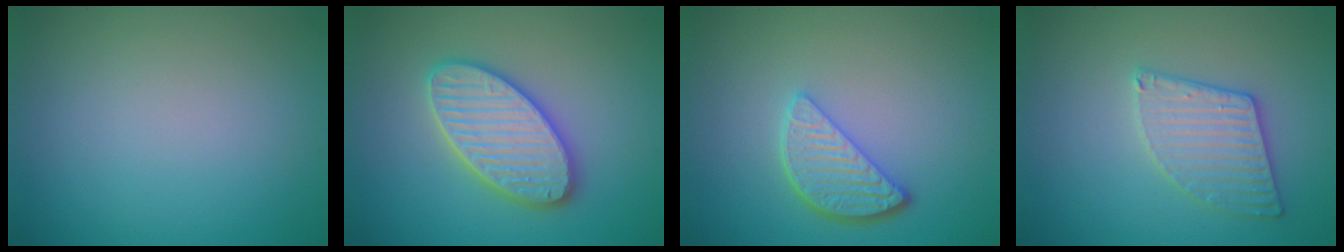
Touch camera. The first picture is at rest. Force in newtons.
{"total": 5.8, "press": 5.8, "slide": 0.6}
{"total": 3.6, "press": 3.0, "slide": 2.0}
{"total": 3.4, "press": 3.4, "slide": 0.5}